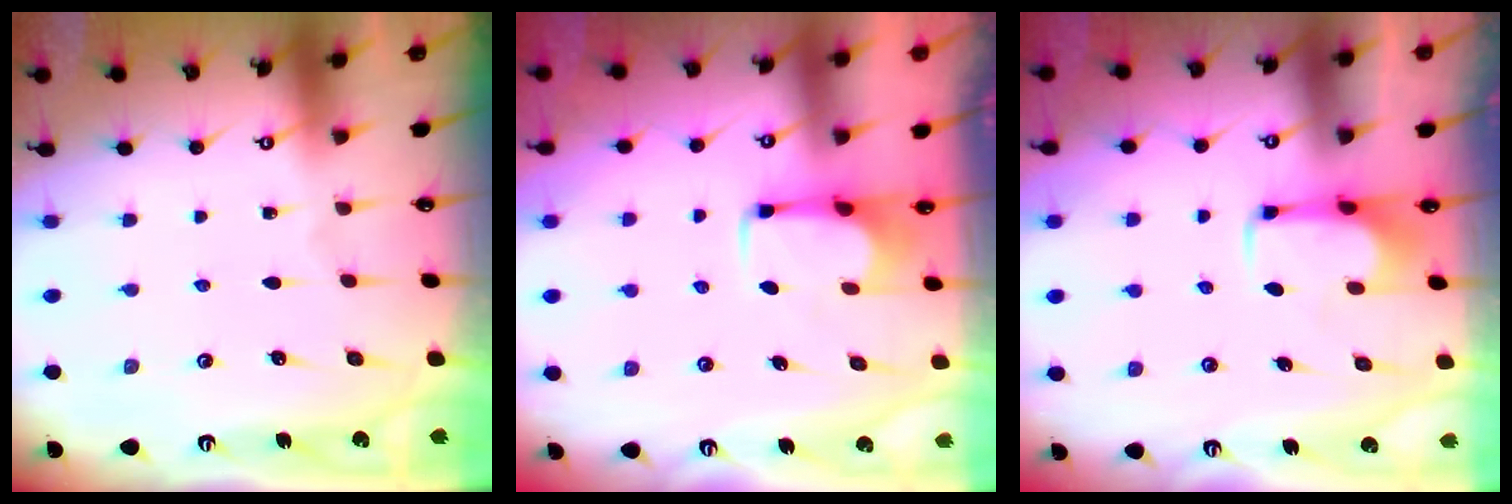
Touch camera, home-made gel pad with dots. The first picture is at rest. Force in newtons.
{"total": 2.8, "press": 2.8, "slide": 0.5}
{"total": 2.0, "press": 1.9, "slide": 0.4}